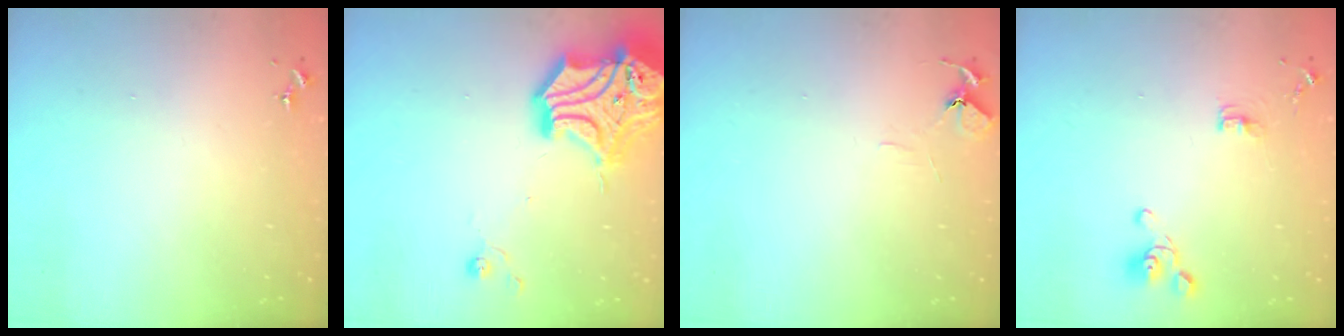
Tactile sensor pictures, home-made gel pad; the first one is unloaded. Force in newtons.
{"total": 21.9, "press": 21.7, "slide": 2.9}
{"total": 5.8, "press": 5.8, "slide": 0.6}
{"total": 7.7, "press": 7.3, "slide": 2.3}